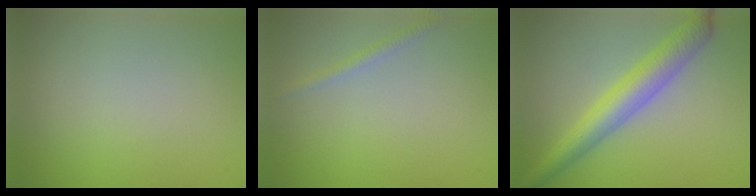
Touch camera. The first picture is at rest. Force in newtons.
{"total": 1.1, "press": 1.1, "slide": 0.0}
{"total": 5.0, "press": 5.0, "slide": 0.2}